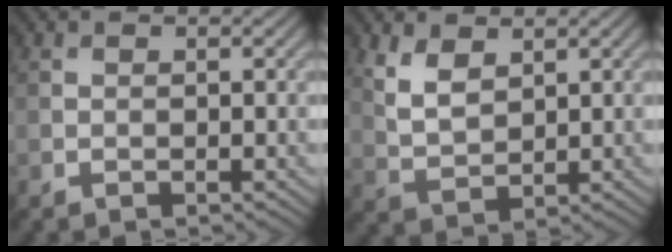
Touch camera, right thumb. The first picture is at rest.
{"total": 4.5, "force": [2.6, 2.4, 2.9], "torque": [-0.076, -0.004, 0.058]}